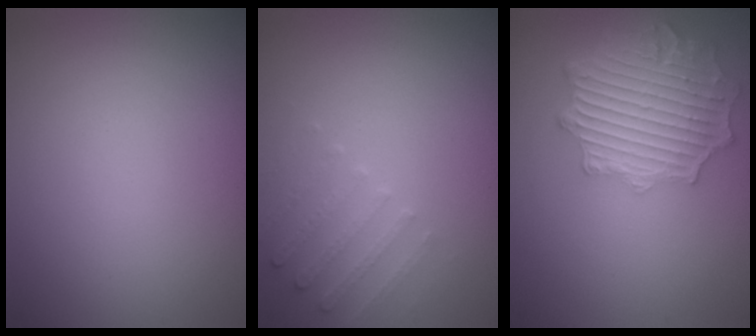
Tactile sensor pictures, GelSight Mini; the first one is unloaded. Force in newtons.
{"total": 1.9, "press": 1.8, "slide": 0.6}
{"total": 6.9, "press": 5.5, "slide": 4.2}